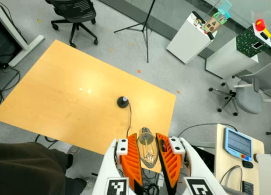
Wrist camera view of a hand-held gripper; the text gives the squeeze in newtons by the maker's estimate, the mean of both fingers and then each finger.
{"total": 14.3, "left": 16.0, "right": 12.6}